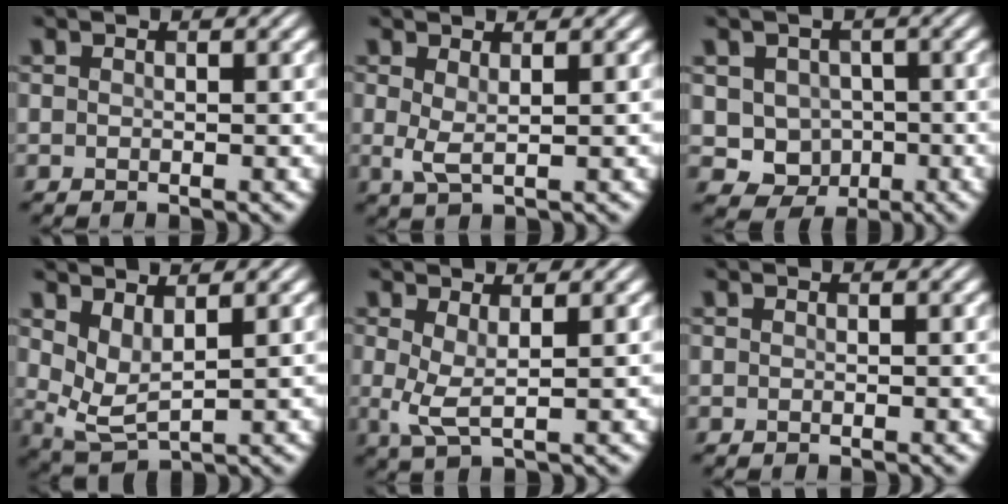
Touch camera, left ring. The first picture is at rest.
{"total": 1.8, "force": [0.6, 0.5, 1.7], "torque": [-0.038, -0.004, 0.012]}
{"total": 4.5, "force": [-0.3, 4.1, 1.9], "torque": [-0.018, -0.008, -0.015]}
{"total": 3.1, "force": [1.6, 1.3, 2.3], "torque": [-0.056, -0.013, 0.038]}
{"total": 2.6, "force": [0.6, 0.7, 2.4], "torque": [-0.054, -0.005, 0.012]}
{"total": 0.0}